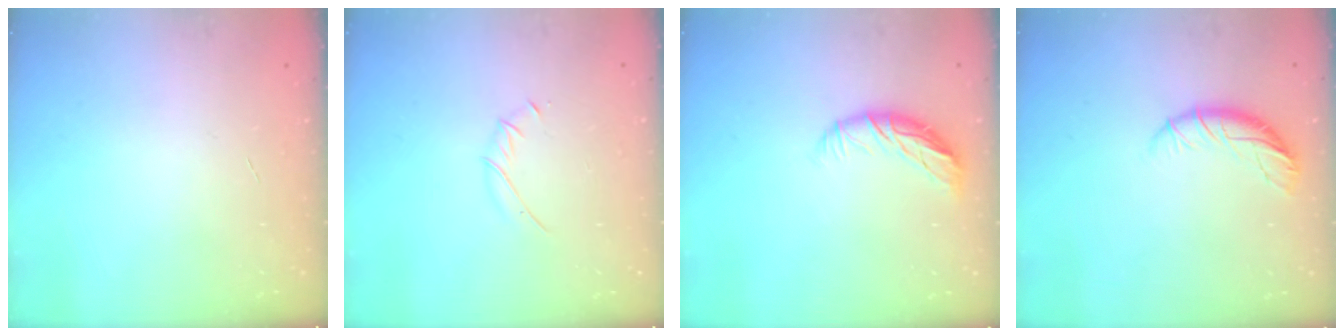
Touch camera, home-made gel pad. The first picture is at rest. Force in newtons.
{"total": 3.8, "press": 3.7, "slide": 0.9}
{"total": 9.1, "press": 8.8, "slide": 2.0}
{"total": 8.3, "press": 8.2, "slide": 1.5}